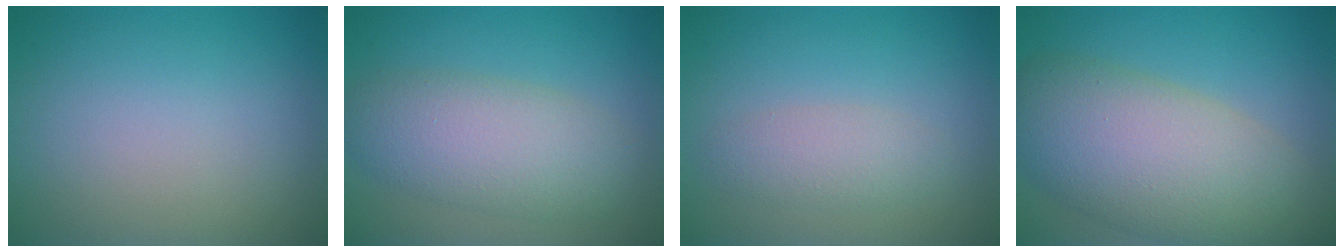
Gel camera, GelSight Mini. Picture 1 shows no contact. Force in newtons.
{"total": 5.8, "press": 5.8, "slide": 0.1}
{"total": 2.3, "press": 2.3, "slide": 0.2}
{"total": 10.1, "press": 10.0, "slide": 0.6}